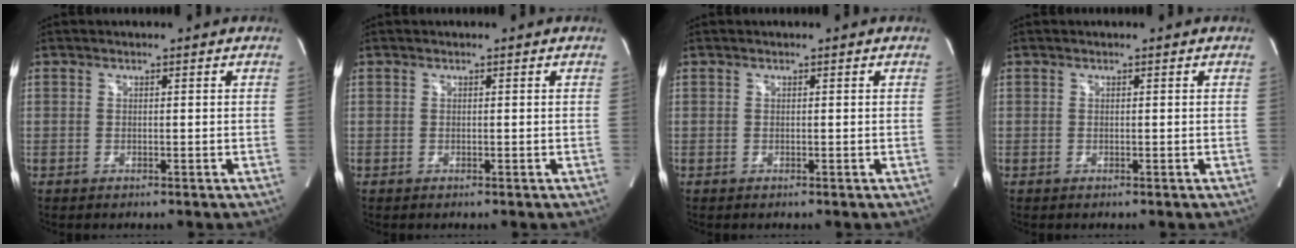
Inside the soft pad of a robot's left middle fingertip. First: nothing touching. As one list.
[{"total": 0.0}, {"total": 0.0}, {"total": 0.0}]